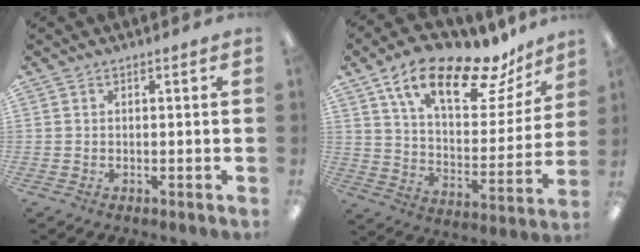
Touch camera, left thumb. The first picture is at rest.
{"total": 20.2, "force": [14.1, 7.6, 12.3], "torque": [-0.202, -0.085, 0.238]}